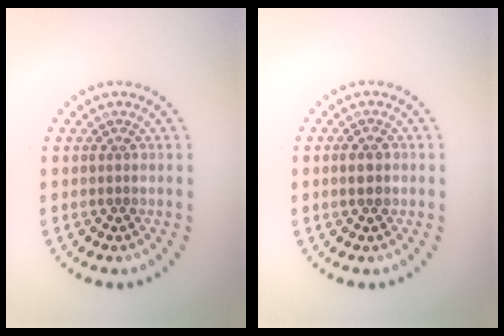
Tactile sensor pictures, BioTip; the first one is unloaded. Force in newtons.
{"total": 1.2, "press": 1.2, "slide": 0.2}